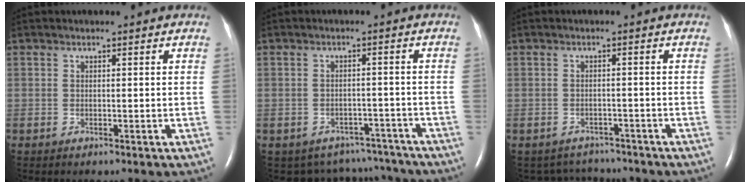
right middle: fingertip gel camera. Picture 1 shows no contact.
{"total": 9.1, "force": [-8.1, 4.1, 0.1], "torque": [-0.003, 0.029, -0.091]}
{"total": 4.8, "force": [-4.5, 1.5, -0.4], "torque": [-0.001, 0.011, -0.060]}